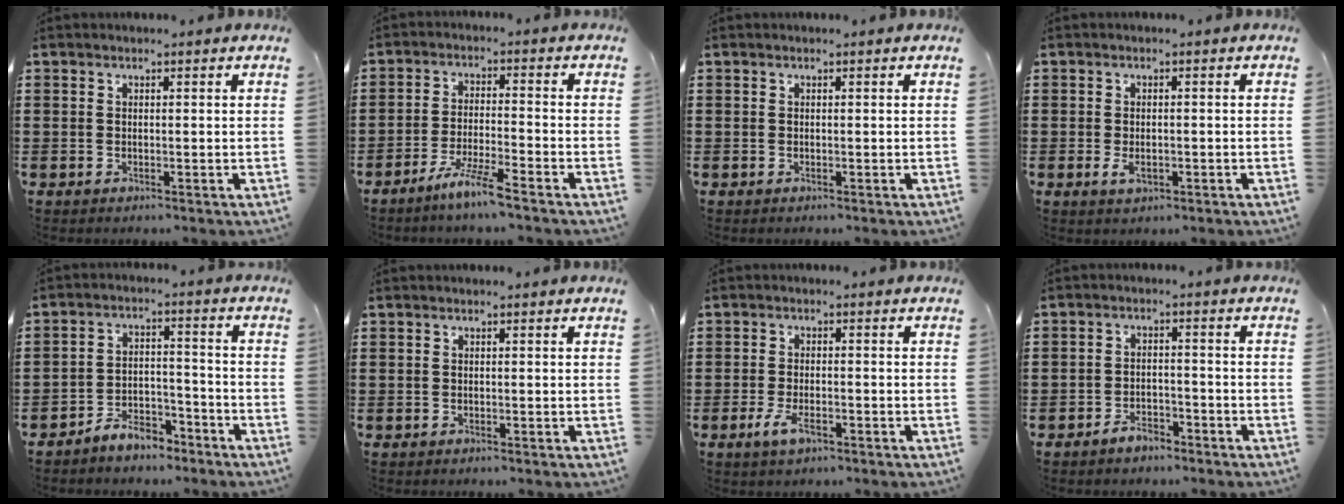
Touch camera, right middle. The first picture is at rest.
{"total": 5.8, "force": [-4.7, -0.2, 3.3], "torque": [-0.073, -0.013, -0.089]}
{"total": 0.0}
{"total": 2.2, "force": [-0.7, 1.2, 1.7], "torque": [-0.033, -0.006, -0.017]}
{"total": 5.4, "force": [-5.1, 1.4, 0.9], "torque": [-0.013, 0.014, -0.103]}
{"total": 0.0}
{"total": 3.7, "force": [-1.8, 1.5, 2.9], "torque": [-0.069, -0.005, -0.039]}
{"total": 3.2, "force": [-2.9, 1.2, 0.5], "torque": [-0.013, 0.007, -0.059]}